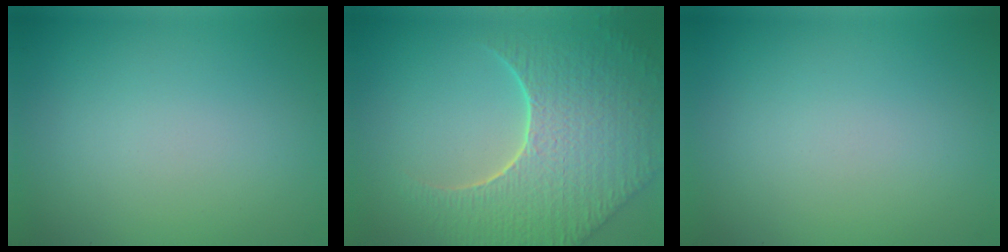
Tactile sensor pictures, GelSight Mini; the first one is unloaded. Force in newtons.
{"total": 8.7, "press": 6.2, "slide": 6.2}
{"total": 0.0}